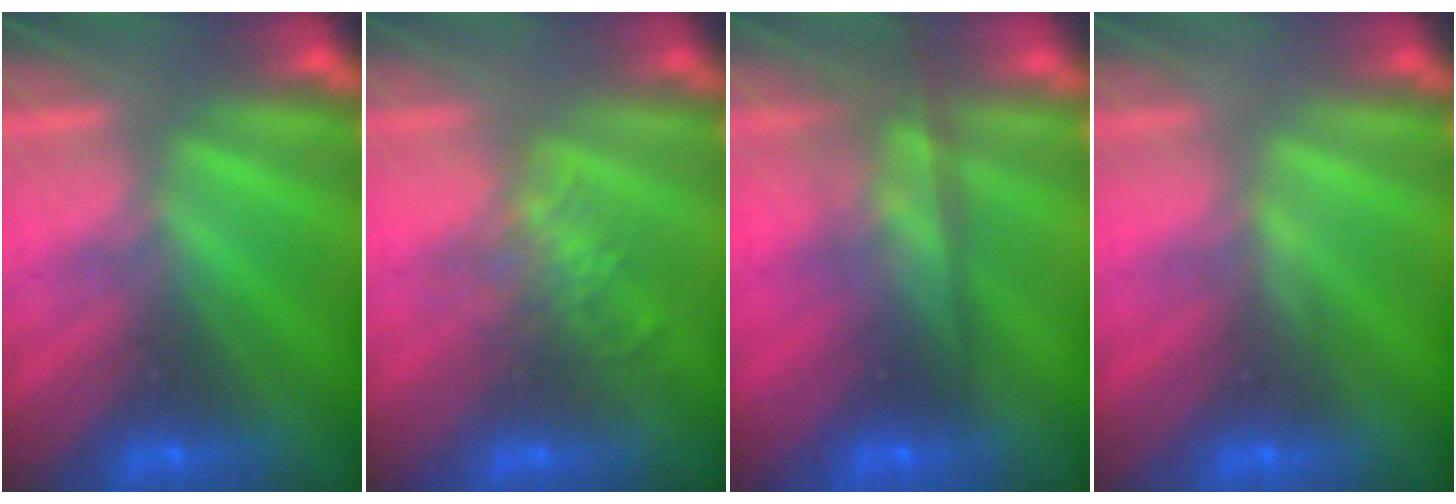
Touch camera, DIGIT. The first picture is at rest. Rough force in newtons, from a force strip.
{"total": 3.9}
{"total": 6.9}
{"total": 2.9}